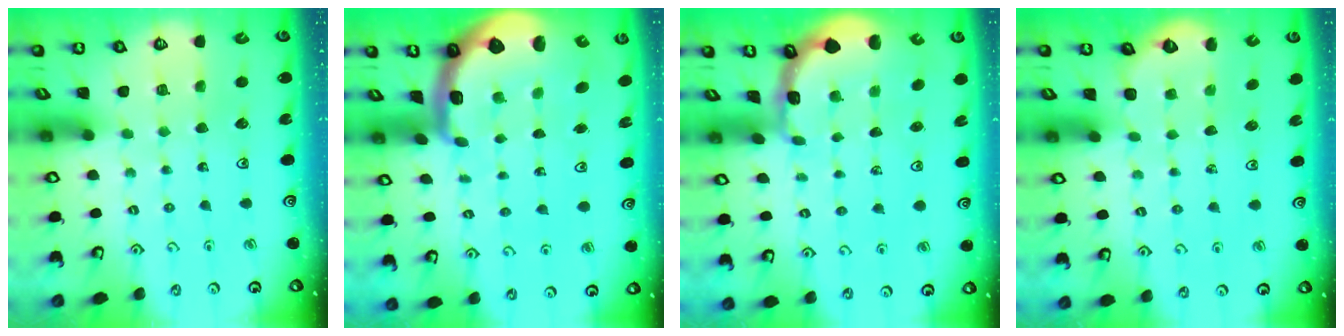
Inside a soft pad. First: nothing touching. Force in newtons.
{"total": 4.8, "press": 4.2, "slide": 2.5}
{"total": 1.3, "press": 1.3, "slide": 0.2}
{"total": 1.6, "press": 0.7, "slide": 1.5}